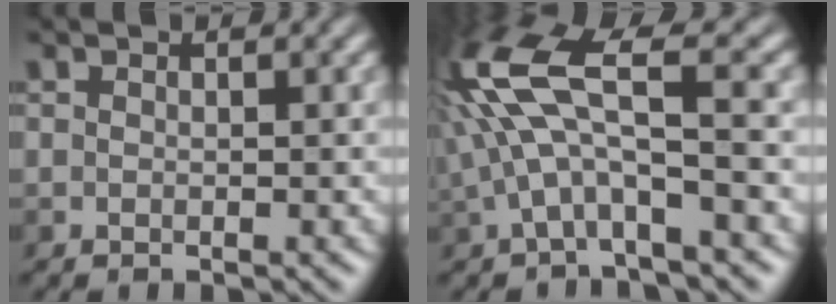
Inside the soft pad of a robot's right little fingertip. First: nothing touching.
{"total": 7.8, "force": [0.6, 2.2, 7.5], "torque": [-0.167, 0.030, 0.004]}